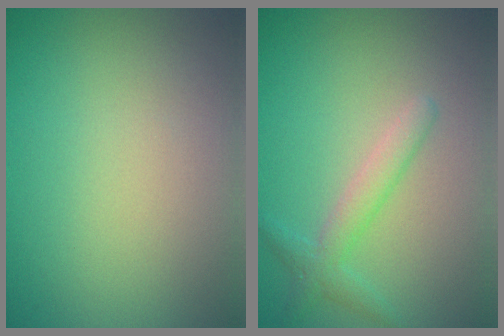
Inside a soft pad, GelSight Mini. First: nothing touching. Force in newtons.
{"total": 2.3, "press": 2.3, "slide": 0.1}